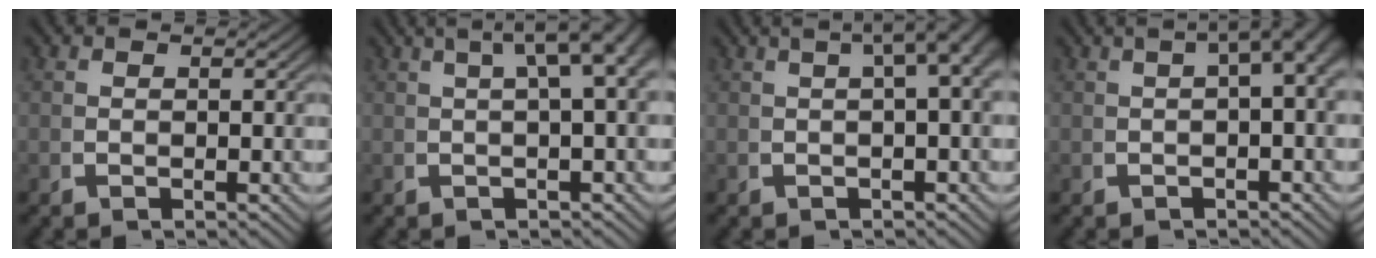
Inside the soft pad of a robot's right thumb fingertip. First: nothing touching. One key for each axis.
{"total": 7.2, "fx": 3.4, "fy": 2.7, "fz": 5.8, "tx": -0.061, "ty": 0.040, "tz": 0.035}
{"total": 6.3, "fx": 2.3, "fy": 2.3, "fz": 5.4, "tx": -0.058, "ty": 0.033, "tz": 0.022}
{"total": 5.0, "fx": 1.3, "fy": 1.9, "fz": 4.5, "tx": -0.052, "ty": 0.026, "tz": 0.011}